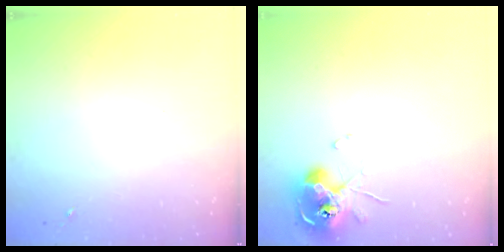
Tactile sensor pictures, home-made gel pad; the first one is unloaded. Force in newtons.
{"total": 10.0, "press": 9.9, "slide": 1.1}